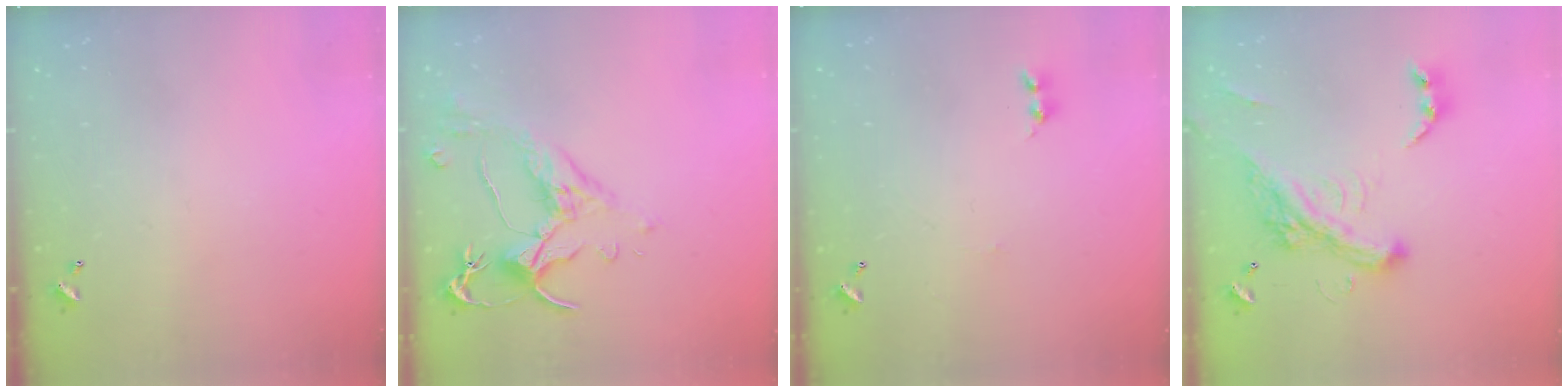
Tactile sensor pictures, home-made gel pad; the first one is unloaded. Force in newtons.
{"total": 2.6, "press": 2.2, "slide": 1.3}
{"total": 0.0}
{"total": 8.3, "press": 8.0, "slide": 1.9}